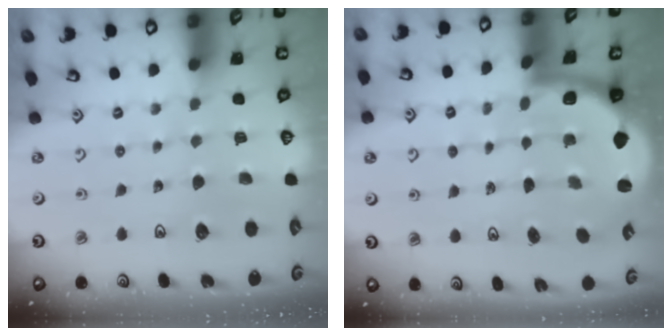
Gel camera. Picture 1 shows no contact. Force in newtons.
{"total": 3.3, "press": 3.1, "slide": 1.2}